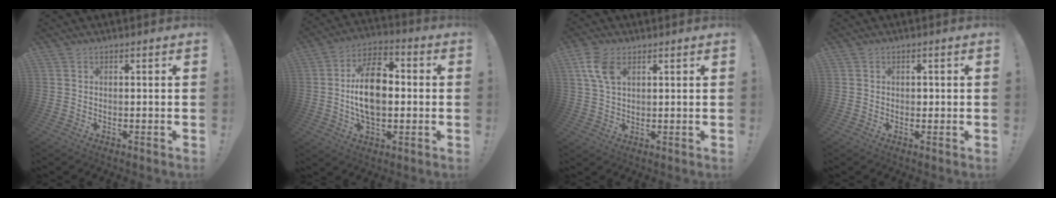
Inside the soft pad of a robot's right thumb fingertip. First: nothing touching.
{"total": 15.9, "force": [-0.2, 9.5, 12.8], "torque": [-0.229, 0.007, -0.009]}
{"total": 7.9, "force": [3.4, 4.5, 5.5], "torque": [-0.109, -0.003, 0.067]}
{"total": 0.8, "force": [0.0, 0.7, 0.3], "torque": [0.003, -0.002, -0.002]}